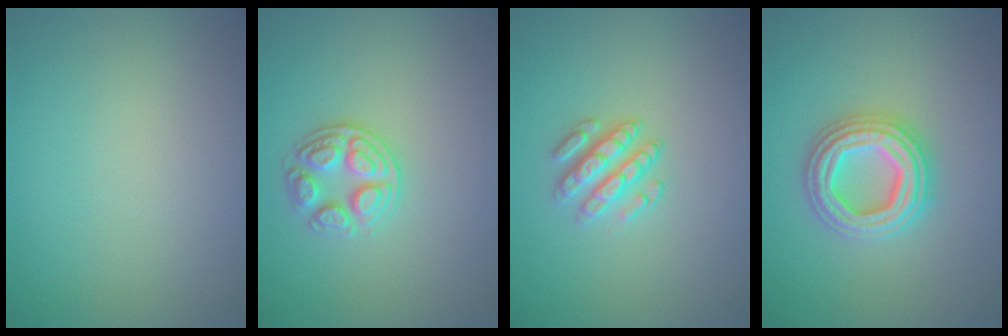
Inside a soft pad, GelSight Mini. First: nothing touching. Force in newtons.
{"total": 2.6, "press": 2.6, "slide": 0.5}
{"total": 2.7, "press": 2.5, "slide": 1.2}
{"total": 4.5, "press": 4.4, "slide": 0.8}